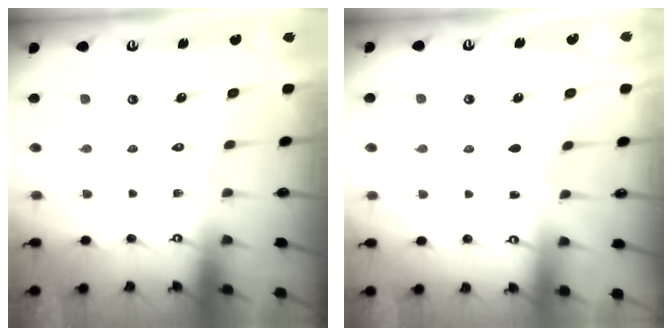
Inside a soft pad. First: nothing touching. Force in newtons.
{"total": 2.7, "press": 2.7, "slide": 0.3}